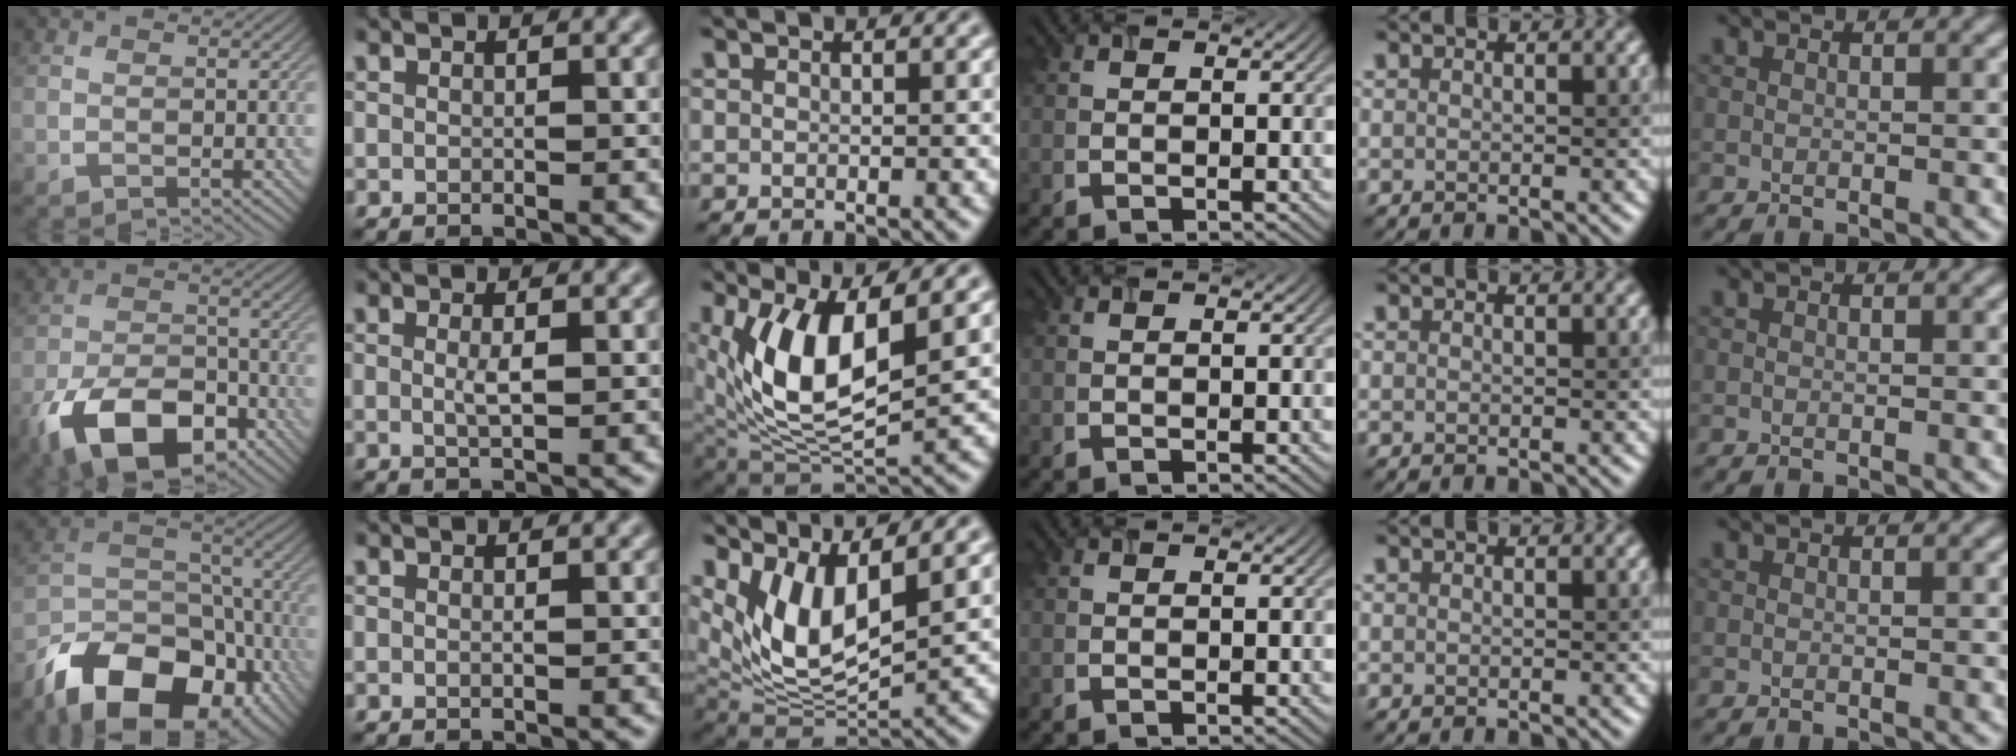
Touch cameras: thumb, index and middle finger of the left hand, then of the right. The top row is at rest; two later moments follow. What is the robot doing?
{"motion": "lift_and_place", "object": "timer"}